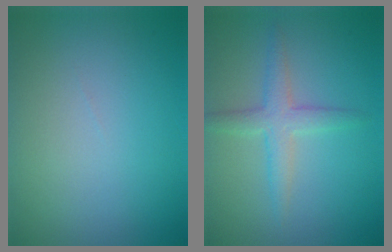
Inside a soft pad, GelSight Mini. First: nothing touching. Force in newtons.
{"total": 2.9, "press": 2.9, "slide": 0.1}